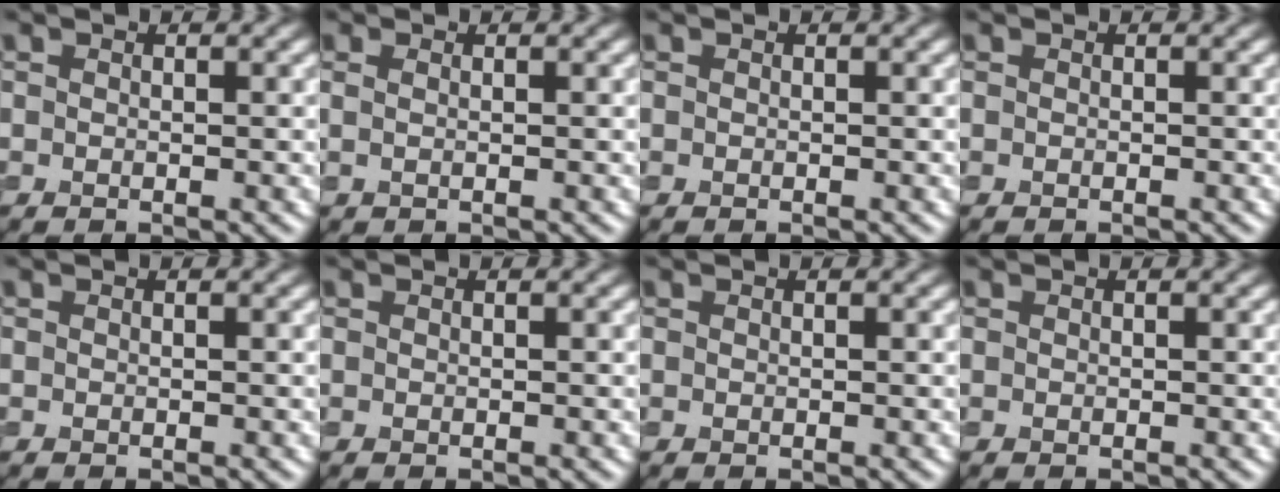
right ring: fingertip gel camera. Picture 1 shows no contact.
{"total": 0.9, "force": [0.3, 0.4, 0.8], "torque": [-0.017, -0.001, 0.001]}
{"total": 0.0}
{"total": 0.0}
{"total": 0.0}
{"total": 0.0}
{"total": 0.0}
{"total": 0.0}